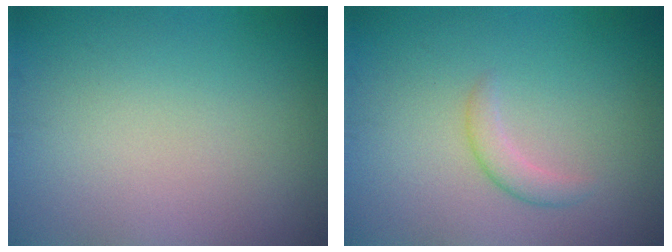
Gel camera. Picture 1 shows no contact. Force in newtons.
{"total": 1.5, "press": 1.5, "slide": 0.0}